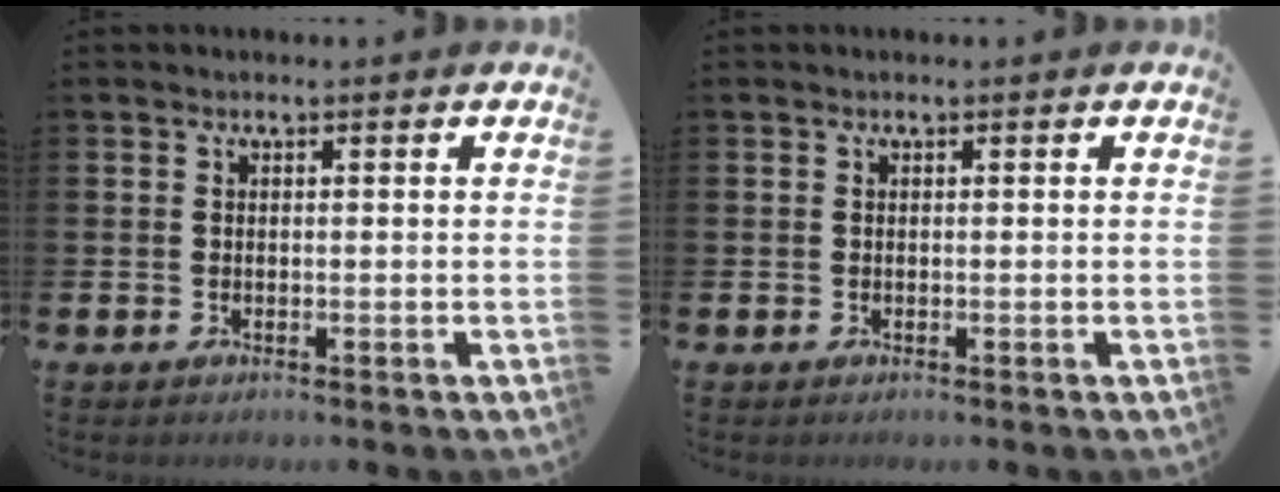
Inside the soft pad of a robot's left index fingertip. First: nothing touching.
{"total": 0.0}